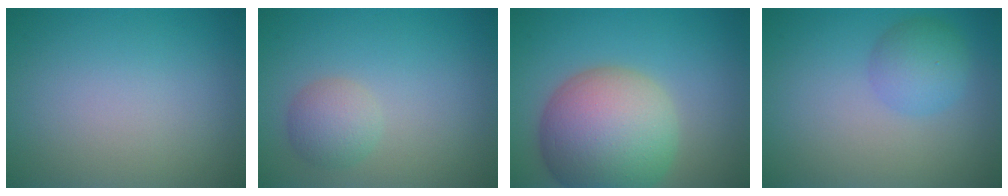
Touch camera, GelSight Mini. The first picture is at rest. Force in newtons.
{"total": 2.4, "press": 2.4, "slide": 0.1}
{"total": 11.1, "press": 11.1, "slide": 0.6}
{"total": 3.0, "press": 2.9, "slide": 0.2}